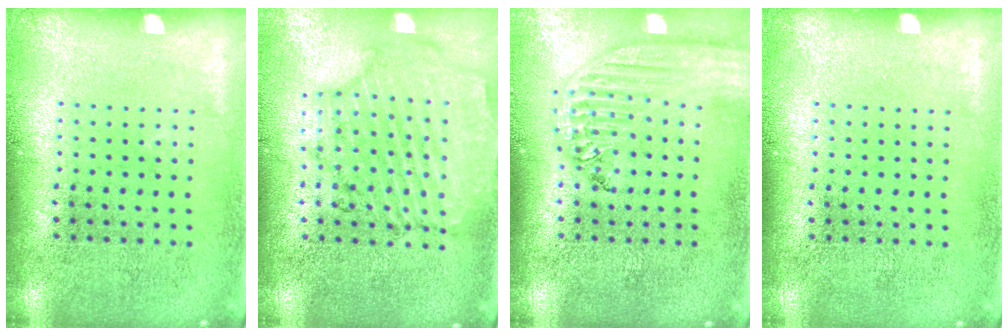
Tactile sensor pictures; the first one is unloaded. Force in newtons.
{"total": 1.2, "press": 1.1, "slide": 0.3}
{"total": 2.4, "press": 2.1, "slide": 1.2}
{"total": 0.0}